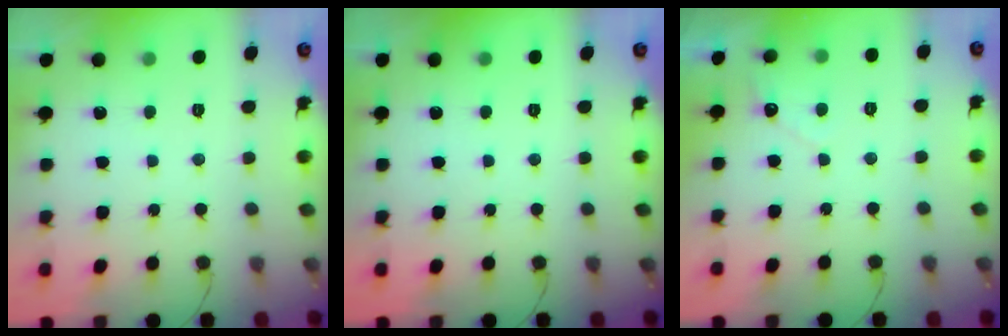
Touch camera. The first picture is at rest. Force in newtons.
{"total": 0.0}
{"total": 3.1, "press": 3.1, "slide": 0.2}